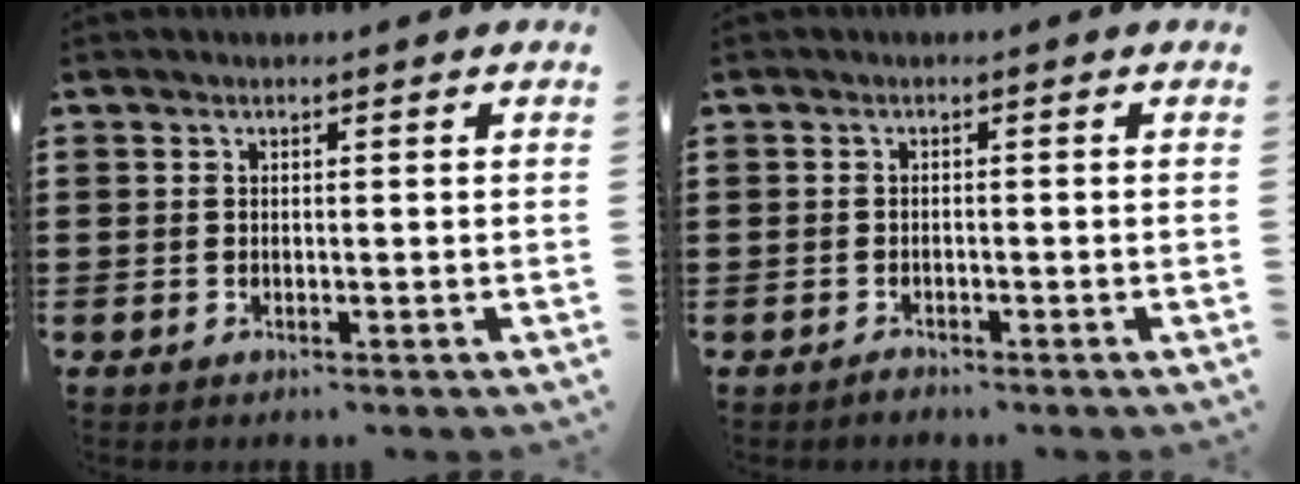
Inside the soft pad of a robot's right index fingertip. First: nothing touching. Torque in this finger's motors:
{"motor_torque": [1.08, 1.06, -1.06, -0.21]}